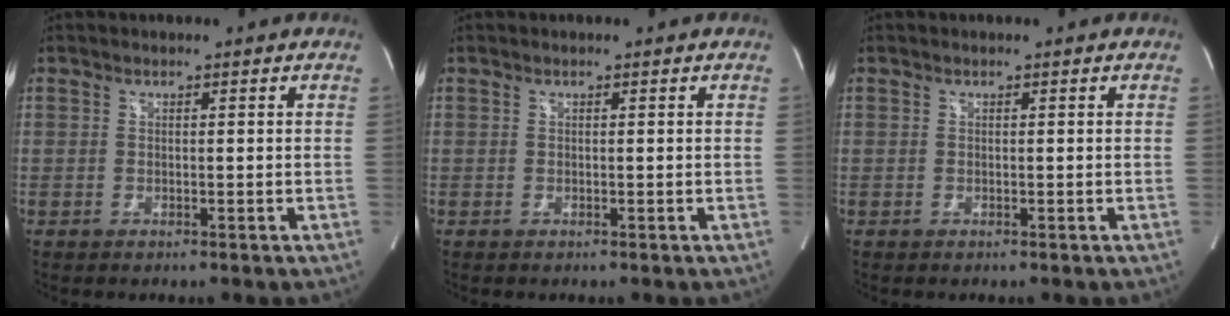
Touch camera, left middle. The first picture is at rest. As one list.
[{"total": 0.0}, {"total": 0.0}]